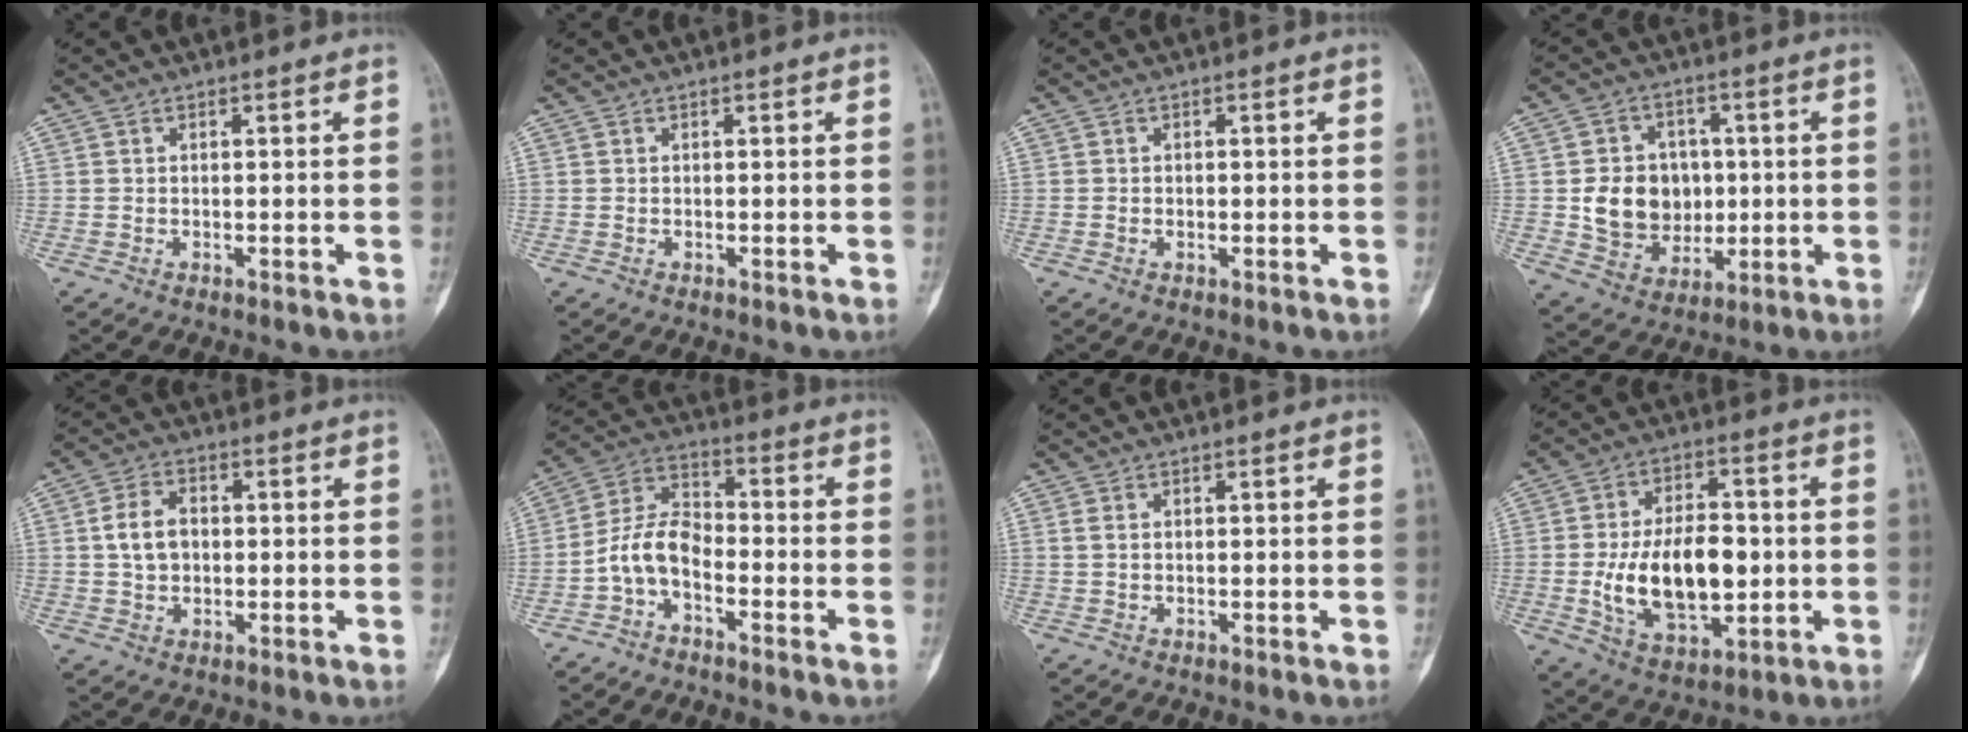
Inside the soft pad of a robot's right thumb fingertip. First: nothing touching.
{"total": 0.0}
{"total": 0.7, "force": [-0.1, 0.5, 0.4], "torque": [-0.007, 0.004, -0.002]}
{"total": 12.0, "force": [0.2, 10.1, 6.3], "torque": [-0.063, 0.000, 0.017]}
{"total": 6.2, "force": [0.5, 4.4, 4.3], "torque": [-0.071, 0.009, 0.007]}
{"total": 7.7, "force": [-3.2, 4.3, 5.5], "torque": [-0.104, 0.046, -0.076]}
{"total": 1.2, "force": [0.4, 0.8, 0.9], "torque": [-0.024, 0.004, 0.011]}
{"total": 16.9, "force": [-1.4, 9.7, 13.8], "torque": [-0.211, 0.004, -0.012]}